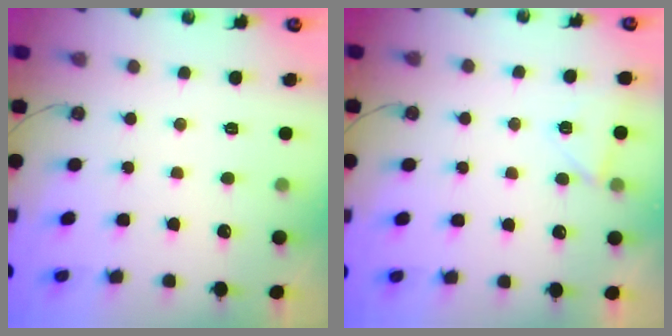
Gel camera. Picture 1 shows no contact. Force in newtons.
{"total": 4.8, "press": 4.1, "slide": 2.4}